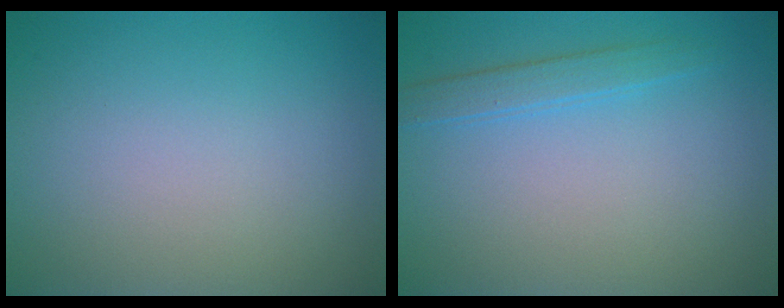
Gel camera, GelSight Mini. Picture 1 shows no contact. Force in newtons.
{"total": 1.7, "press": 1.7, "slide": 0.1}